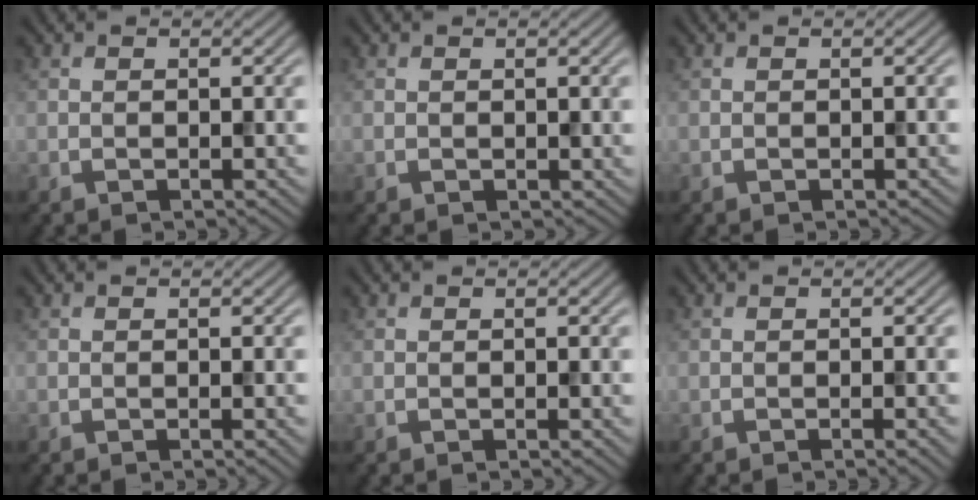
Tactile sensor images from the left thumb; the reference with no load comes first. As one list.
[{"total": 0.0}, {"total": 0.0}, {"total": 0.6, "force": [-0.2, 0.1, 0.6], "torque": [-0.008, -0.002, -0.004]}, {"total": 0.0}, {"total": 1.3, "force": [-0.4, 0.2, 1.2], "torque": [-0.015, -0.001, -0.007]}]